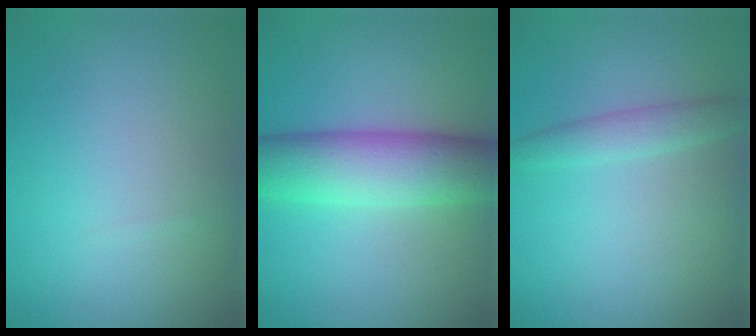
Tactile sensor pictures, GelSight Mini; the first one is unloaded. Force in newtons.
{"total": 7.7, "press": 7.7, "slide": 0.3}
{"total": 2.1, "press": 2.1, "slide": 0.1}